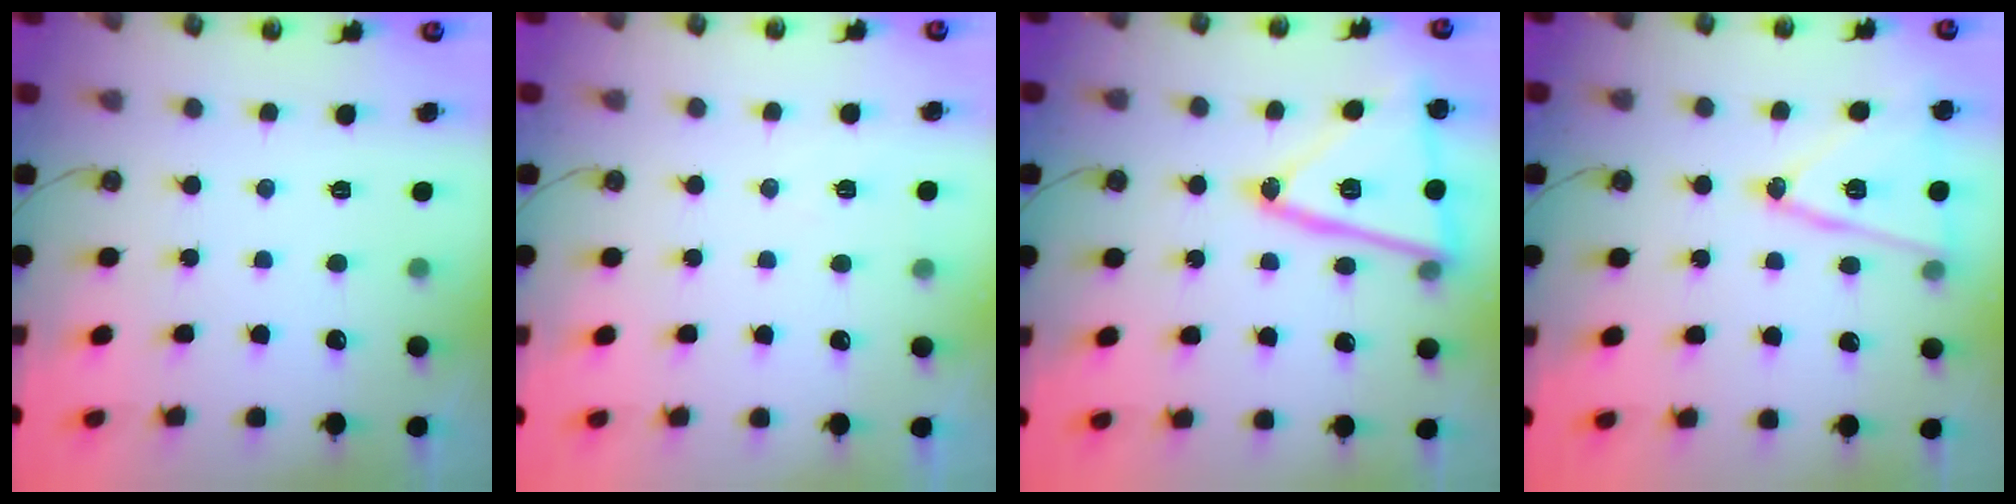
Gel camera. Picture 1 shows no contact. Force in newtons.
{"total": 5.6, "press": 3.5, "slide": 4.3}
{"total": 19.8, "press": 19.7, "slide": 2.3}
{"total": 14.7, "press": 14.5, "slide": 2.7}